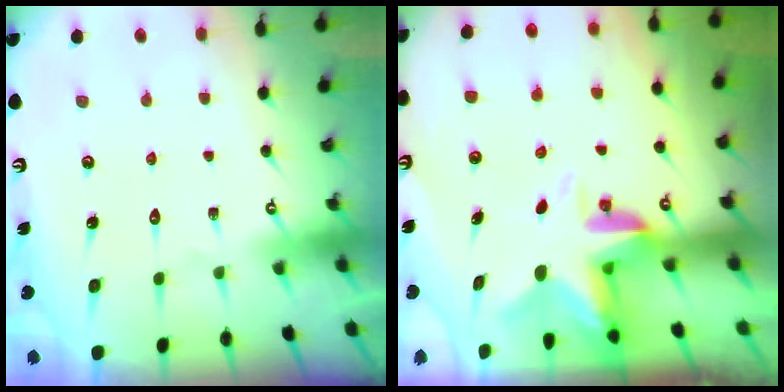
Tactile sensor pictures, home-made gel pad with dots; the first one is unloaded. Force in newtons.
{"total": 5.1, "press": 5.1, "slide": 0.1}